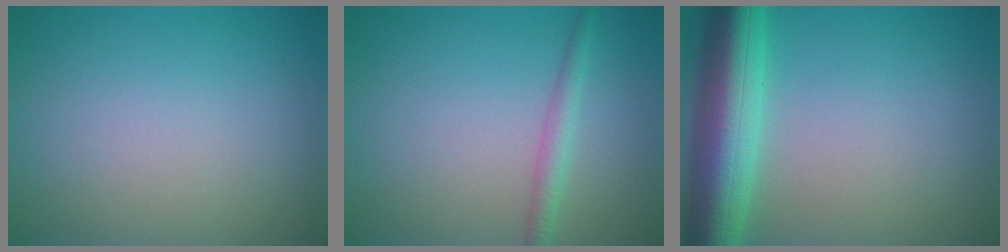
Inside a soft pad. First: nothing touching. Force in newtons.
{"total": 1.9, "press": 1.9, "slide": 0.0}
{"total": 8.2, "press": 8.2, "slide": 0.4}